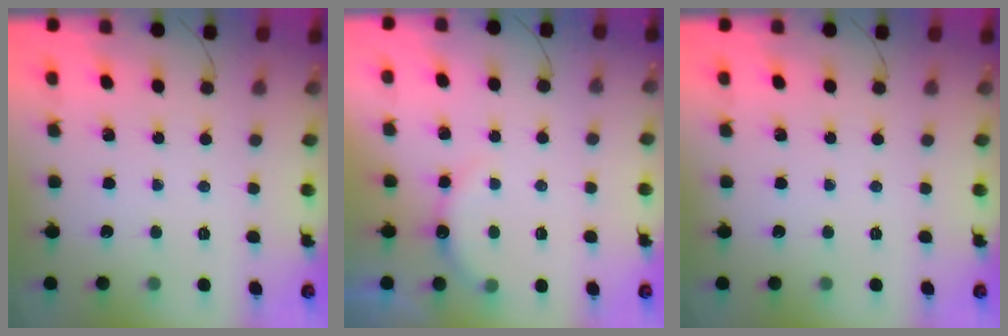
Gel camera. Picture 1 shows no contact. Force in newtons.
{"total": 5.8, "press": 5.7, "slide": 1.1}
{"total": 0.0}